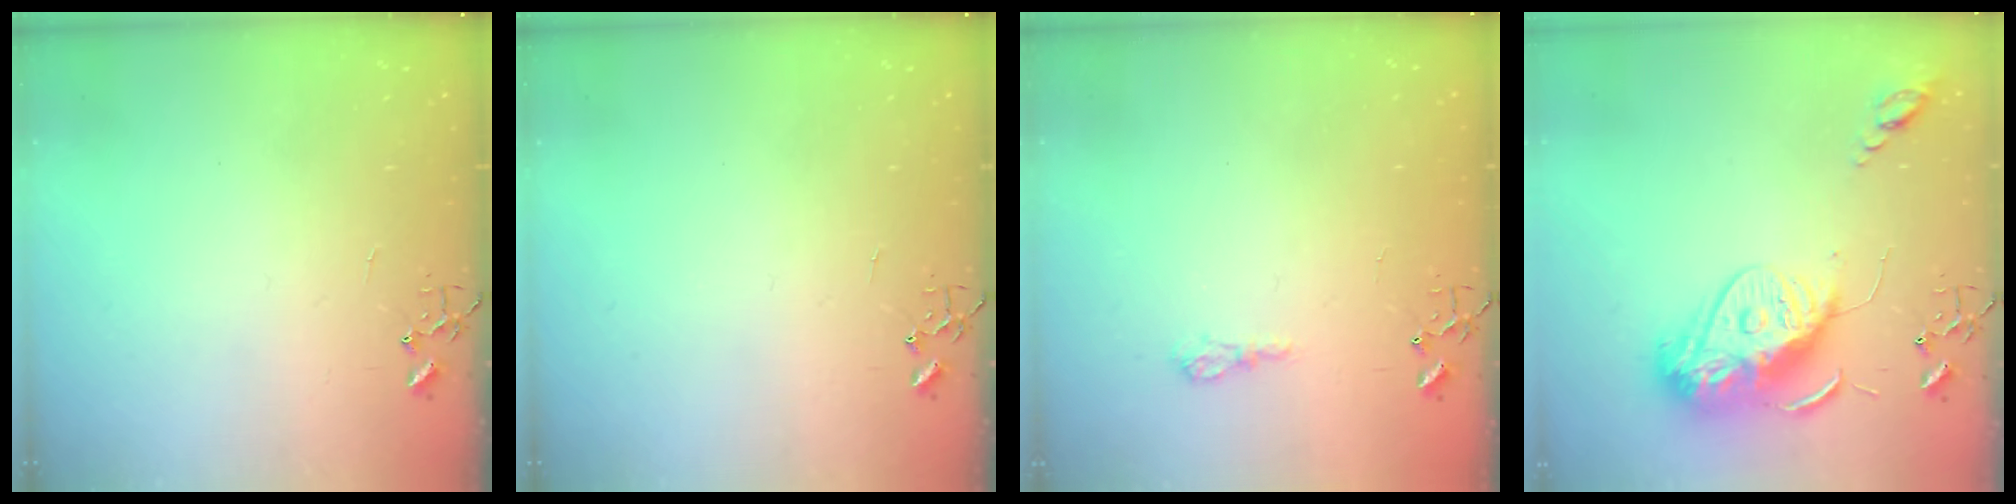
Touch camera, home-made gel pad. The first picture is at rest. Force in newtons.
{"total": 0.0}
{"total": 6.5, "press": 6.5, "slide": 0.7}
{"total": 16.1, "press": 16.0, "slide": 1.6}